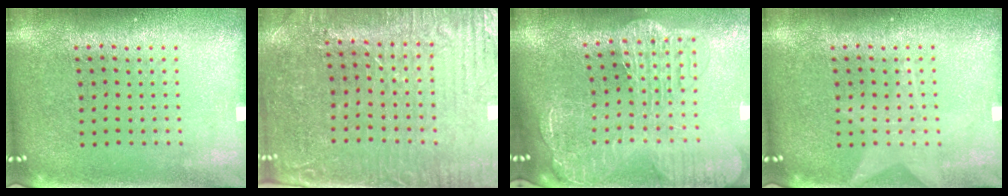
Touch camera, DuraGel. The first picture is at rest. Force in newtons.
{"total": 3.9, "press": 3.5, "slide": 1.8}
{"total": 3.3, "press": 2.6, "slide": 1.9}
{"total": 1.3, "press": 1.3, "slide": 0.1}